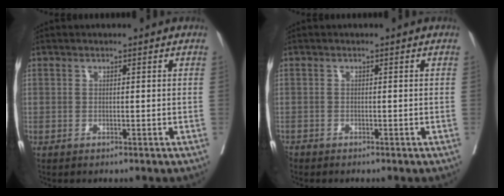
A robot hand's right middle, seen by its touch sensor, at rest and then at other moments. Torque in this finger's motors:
{"motor_torque": [0.40, -0.38, 0.24, 0.09]}